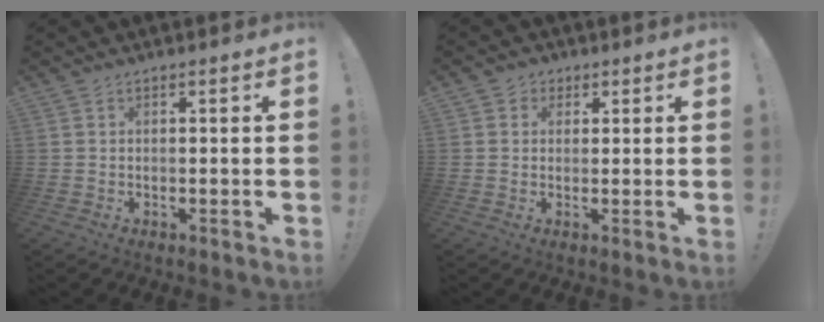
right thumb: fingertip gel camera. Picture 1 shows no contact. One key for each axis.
{"total": 2.8, "fx": 0.6, "fy": 2.7, "fz": 0.5, "tx": -0.004, "ty": 0.000, "tz": 0.010}